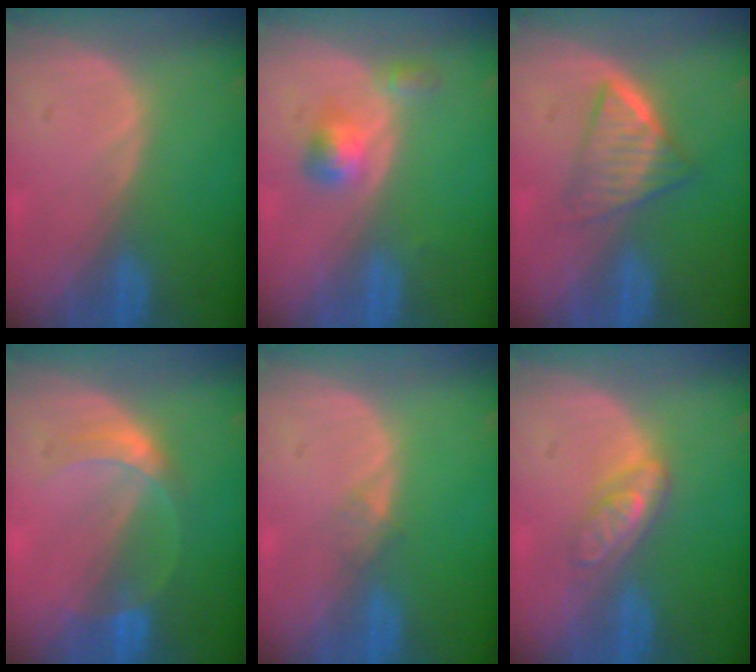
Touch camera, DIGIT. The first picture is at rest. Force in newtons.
{"total": 3.6, "press": 3.4, "slide": 1.2}
{"total": 6.4, "press": 5.4, "slide": 3.4}
{"total": 4.1, "press": 4.0, "slide": 0.3}
{"total": 1.1, "press": 1.0, "slide": 0.1}
{"total": 4.8, "press": 4.3, "slide": 2.1}